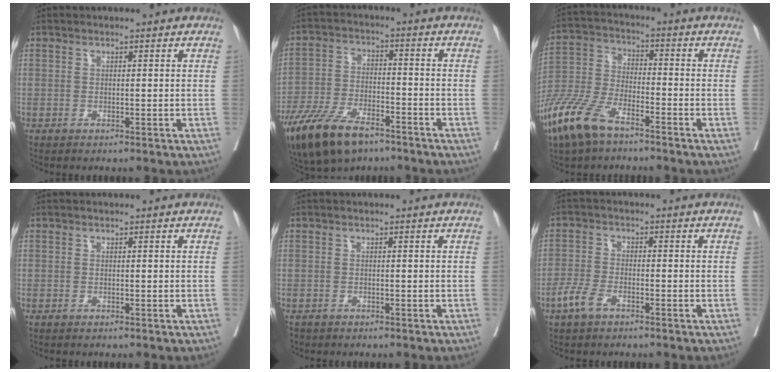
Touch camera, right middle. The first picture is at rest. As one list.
[{"total": 13.2, "force": [-9.2, 4.8, 8.1], "torque": [-0.162, -0.019, -0.167]}, {"total": 11.7, "force": [-7.8, 3.9, 7.7], "torque": [-0.183, -0.021, -0.159]}, {"total": 0.0}, {"total": 1.0, "force": [-0.8, 0.5, 0.1], "torque": [-0.011, -0.001, -0.016]}, {"total": 3.9, "force": [-2.5, 1.5, 2.6], "torque": [-0.066, -0.002, -0.049]}]